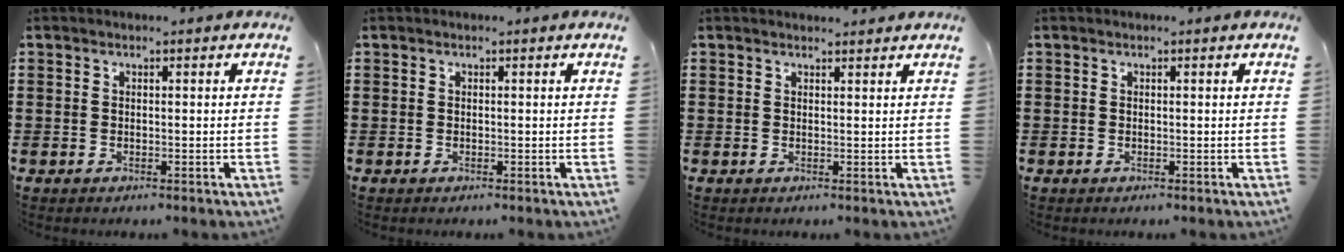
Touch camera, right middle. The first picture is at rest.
{"total": 0.0}
{"total": 1.0, "force": [1.0, 0.1, 0.1], "torque": [0.004, -0.002, 0.018]}
{"total": 0.0}